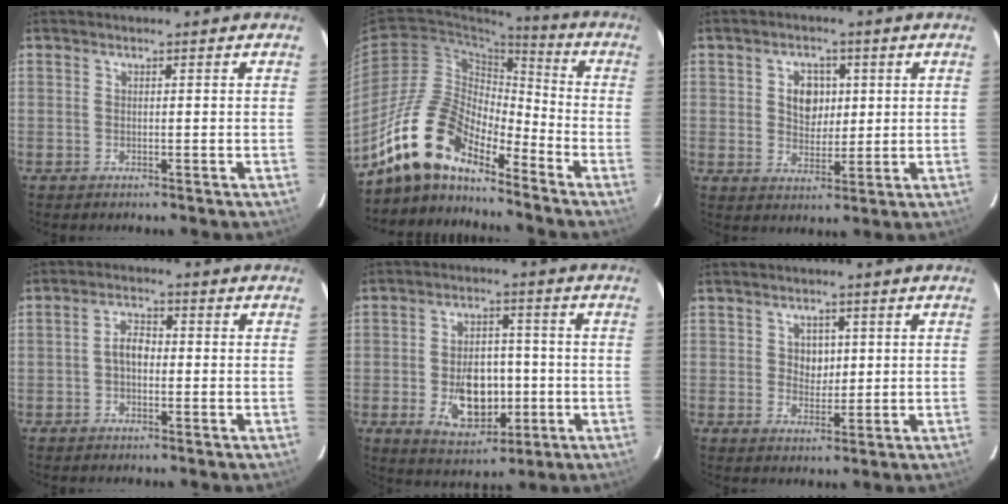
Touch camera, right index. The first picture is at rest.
{"total": 15.3, "force": [-12.3, 5.1, 7.5], "torque": [-0.138, 0.007, -0.245]}
{"total": 5.9, "force": [1.3, 4.5, 3.5], "torque": [-0.057, 0.011, 0.027]}
{"total": 3.4, "force": [-0.6, 2.1, 2.5], "torque": [-0.047, 0.013, -0.010]}
{"total": 11.0, "force": [-2.5, 7.2, 8.0], "torque": [-0.149, 0.008, -0.022]}
{"total": 3.6, "force": [0.7, 3.1, 1.6], "torque": [-0.022, 0.006, 0.013]}